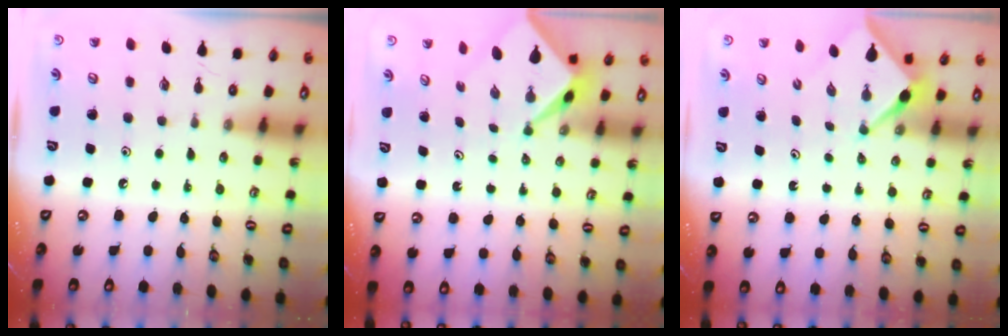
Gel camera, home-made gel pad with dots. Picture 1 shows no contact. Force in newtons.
{"total": 2.4, "press": 2.4, "slide": 0.2}
{"total": 3.1, "press": 3.0, "slide": 0.4}